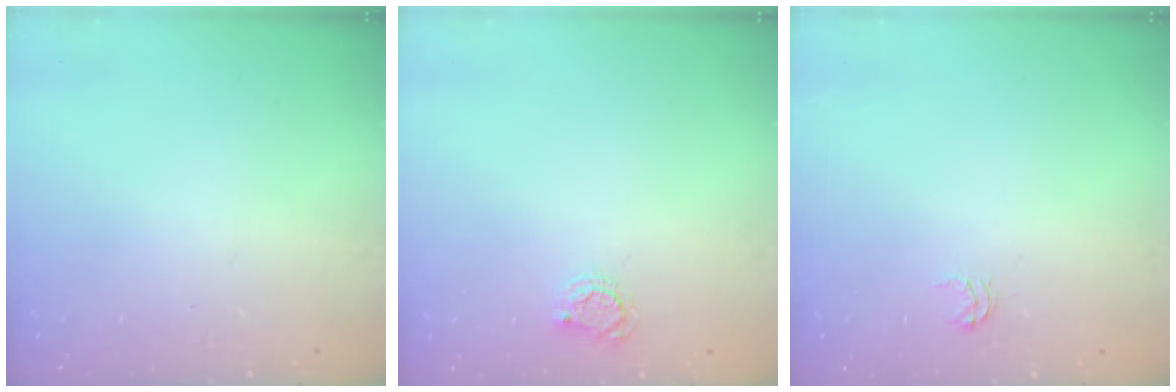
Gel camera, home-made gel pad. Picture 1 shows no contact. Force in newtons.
{"total": 3.7, "press": 3.7, "slide": 0.3}
{"total": 2.6, "press": 2.6, "slide": 0.4}